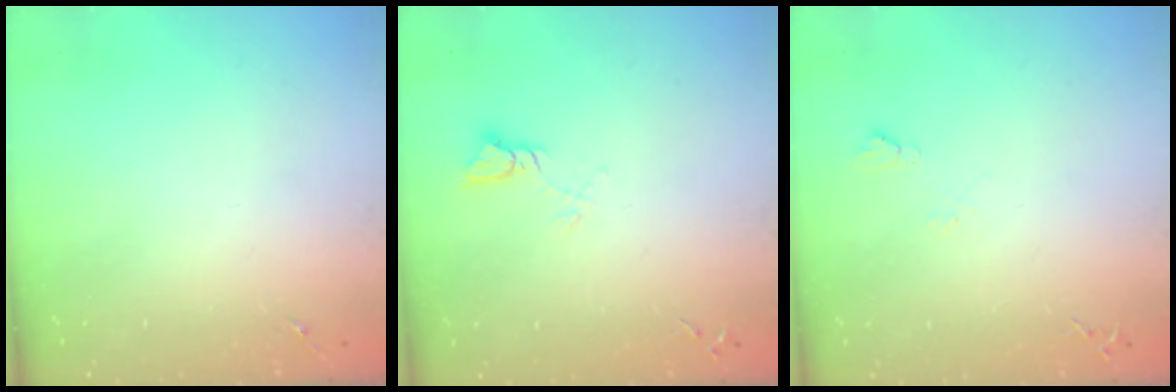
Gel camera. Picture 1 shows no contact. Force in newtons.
{"total": 3.9, "press": 3.9, "slide": 0.3}
{"total": 4.0, "press": 4.0, "slide": 0.6}